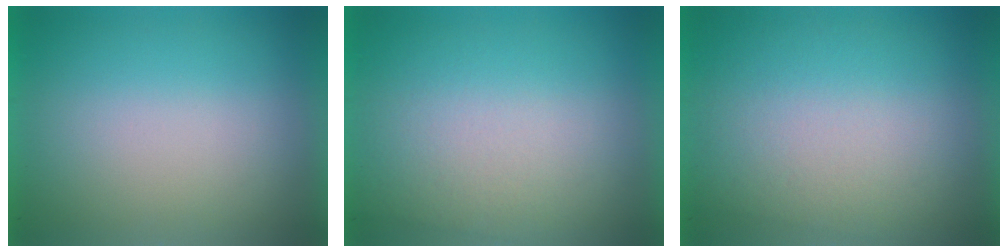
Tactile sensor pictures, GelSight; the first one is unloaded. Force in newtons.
{"total": 2.4}
{"total": 2.6}